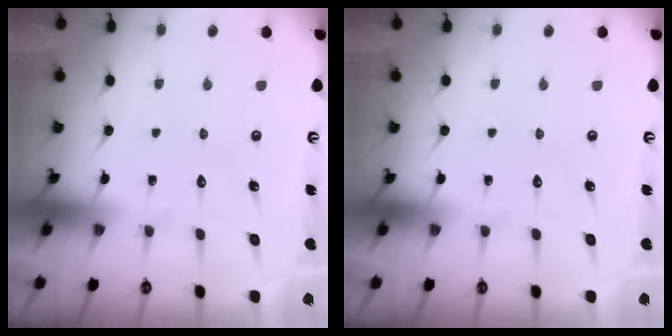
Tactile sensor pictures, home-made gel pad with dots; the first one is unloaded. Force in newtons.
{"total": 0.0}